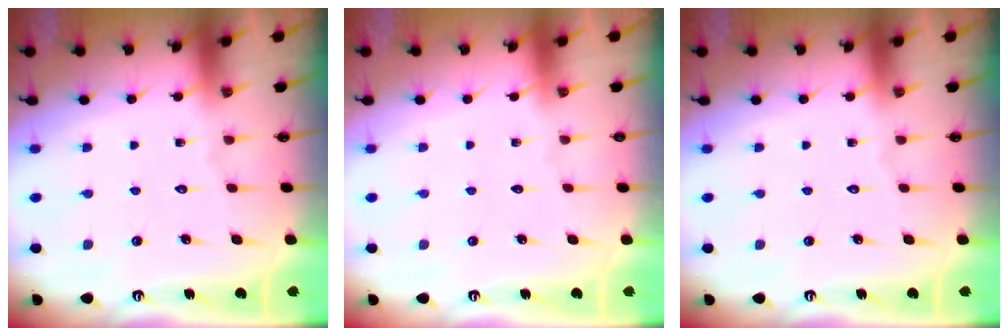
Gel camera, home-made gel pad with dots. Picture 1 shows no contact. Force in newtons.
{"total": 0.0}
{"total": 0.0}